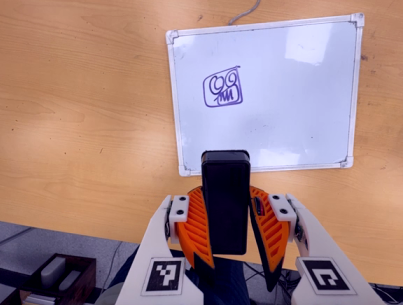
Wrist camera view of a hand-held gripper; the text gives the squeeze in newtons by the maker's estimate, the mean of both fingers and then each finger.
{"total": 11.2, "left": 8.7, "right": 13.8}